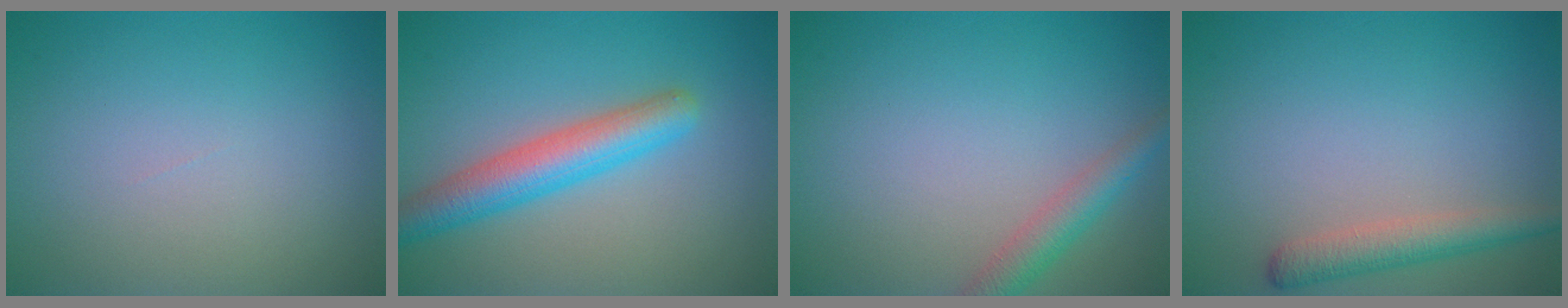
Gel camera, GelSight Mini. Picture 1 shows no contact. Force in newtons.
{"total": 4.9, "press": 4.9, "slide": 0.2}
{"total": 2.6, "press": 2.6, "slide": 0.1}
{"total": 2.9, "press": 2.9, "slide": 0.2}